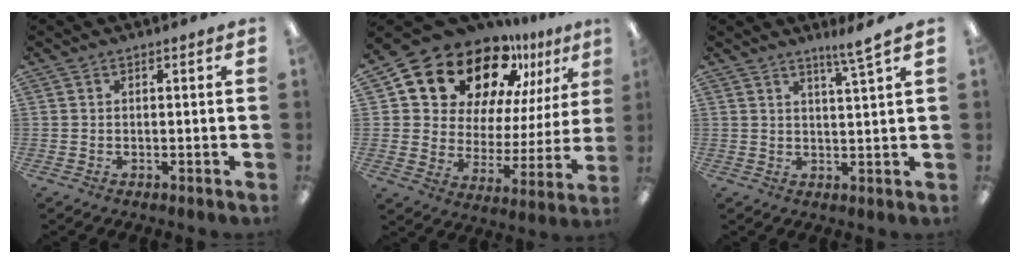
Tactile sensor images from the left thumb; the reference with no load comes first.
{"total": 19.2, "force": [14.6, 9.7, 7.8], "torque": [-0.144, -0.107, 0.261]}
{"total": 4.4, "force": [3.5, -0.4, 2.5], "torque": [-0.051, -0.017, 0.059]}